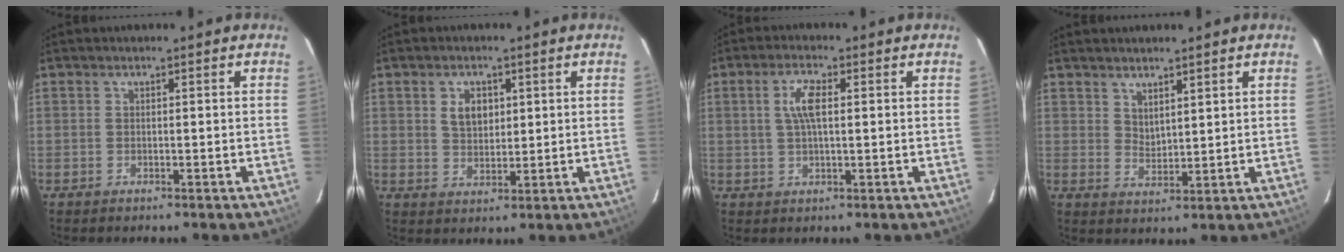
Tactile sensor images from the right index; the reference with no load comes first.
{"total": 4.7, "force": [1.6, 3.2, 3.1], "torque": [-0.053, 0.006, 0.032]}
{"total": 4.5, "force": [0.5, 1.4, 4.3], "torque": [-0.084, 0.007, 0.010]}
{"total": 3.7, "force": [3.0, 1.4, 1.6], "torque": [-0.023, -0.002, 0.054]}